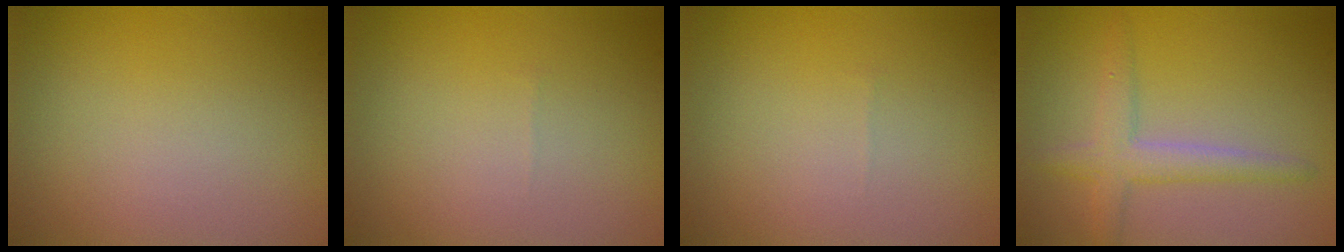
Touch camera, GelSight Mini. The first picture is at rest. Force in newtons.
{"total": 0.0}
{"total": 0.0}
{"total": 3.0, "press": 3.0, "slide": 0.1}